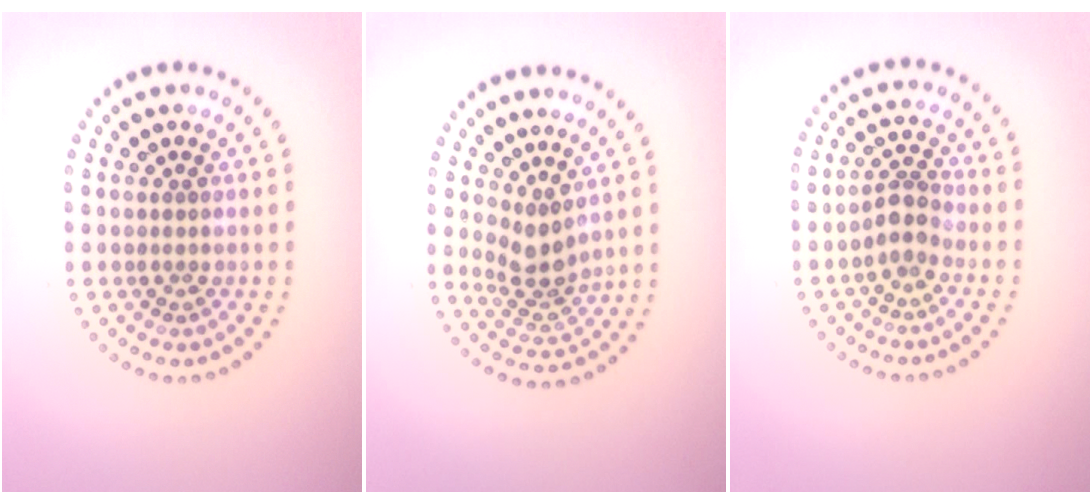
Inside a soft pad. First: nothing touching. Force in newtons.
{"total": 2.9, "press": 2.2, "slide": 1.8}
{"total": 2.2, "press": 1.8, "slide": 1.3}